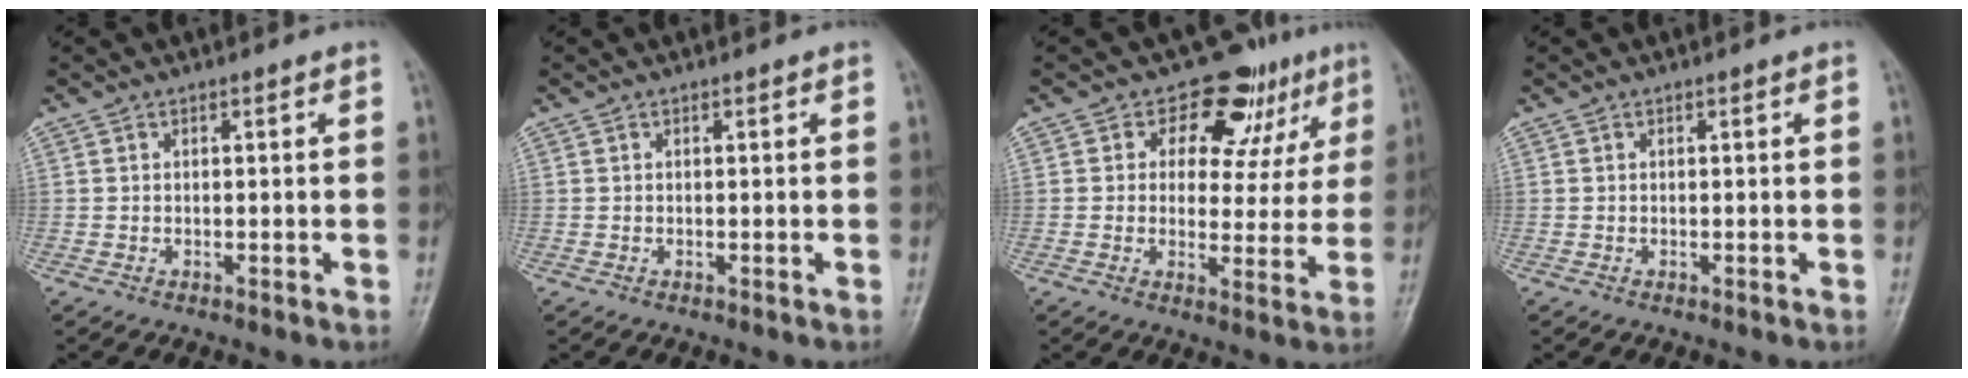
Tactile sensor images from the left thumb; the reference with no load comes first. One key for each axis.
{"total": 0.0}
{"total": 11.7, "fx": 6.2, "fy": 7.9, "fz": 6.0, "tx": -0.017, "ty": -0.016, "tz": 0.080}
{"total": 0.0}